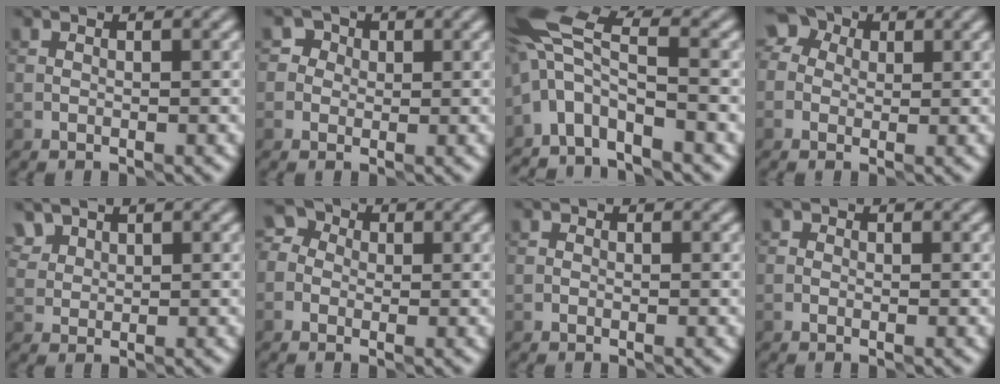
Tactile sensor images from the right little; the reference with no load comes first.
{"total": 2.6, "force": [0.9, 2.3, 0.7], "torque": [0.014, 0.008, 0.000]}
{"total": 5.6, "force": [-3.4, 2.1, 3.9], "torque": [-0.081, 0.010, -0.076]}
{"total": 4.3, "force": [1.5, 3.4, 2.0], "torque": [-0.018, 0.021, -0.007]}
{"total": 2.5, "force": [1.9, 1.5, 0.6], "torque": [-0.022, 0.000, 0.050]}
{"total": 2.9, "force": [0.2, 2.7, 1.2], "torque": [-0.012, 0.019, -0.016]}
{"total": 0.0}
{"total": 0.8, "force": [0.3, 0.7, 0.3], "torque": [-0.001, -0.007, -0.008]}